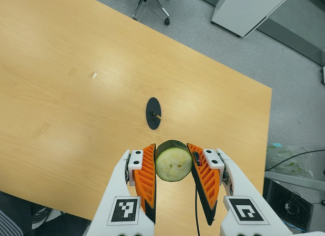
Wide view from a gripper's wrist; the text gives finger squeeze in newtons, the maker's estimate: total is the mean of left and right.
{"total": 11.0, "left": 9.9, "right": 12.2}